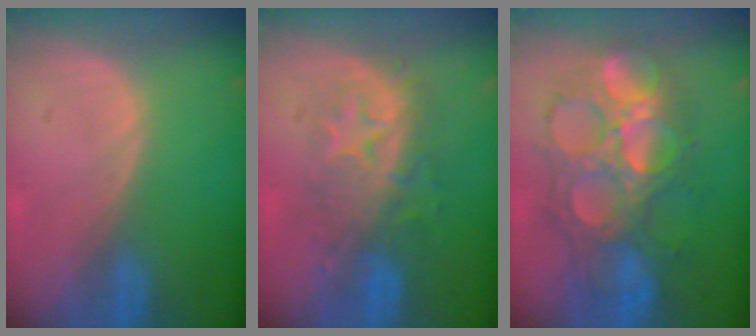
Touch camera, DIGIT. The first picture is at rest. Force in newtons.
{"total": 8.3, "press": 8.0, "slide": 2.2}
{"total": 11.3, "press": 11.3, "slide": 1.2}